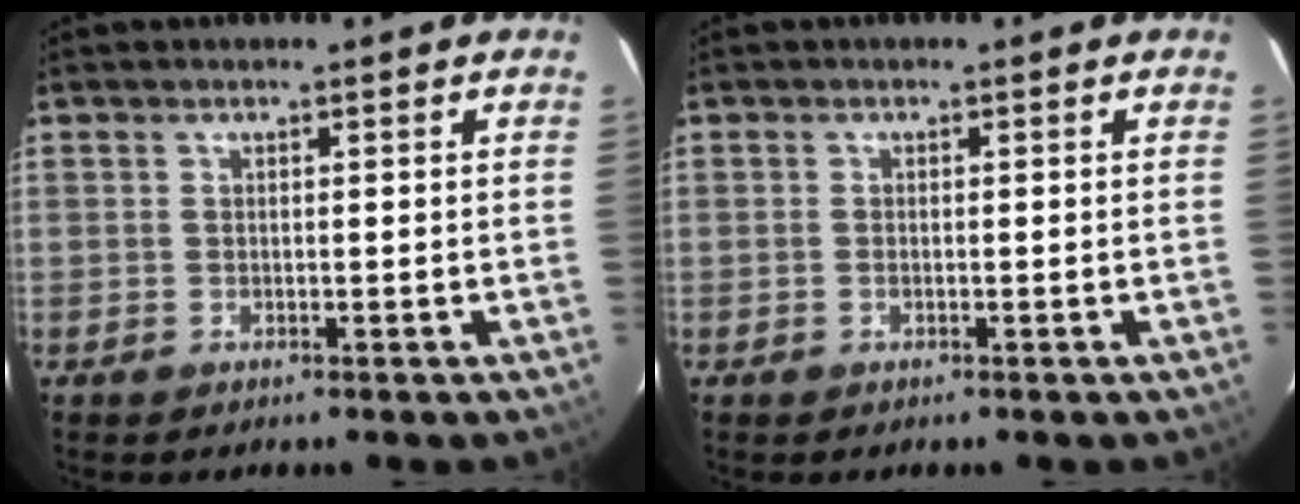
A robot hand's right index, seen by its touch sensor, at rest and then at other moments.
{"total": 0.6, "force": [-0.2, 0.4, 0.4], "torque": [-0.010, 0.000, -0.006]}